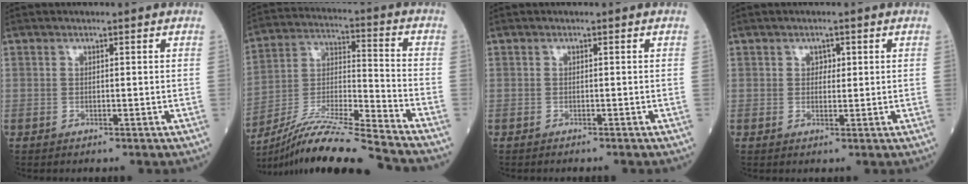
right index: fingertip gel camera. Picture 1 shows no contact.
{"total": 19.4, "force": [-17.1, -1.3, 9.0], "torque": [-0.192, -0.024, -0.306]}
{"total": 1.6, "force": [-1.4, -0.1, 0.7], "torque": [-0.008, 0.002, -0.015]}
{"total": 1.4, "force": [0.6, 1.0, 0.8], "torque": [-0.007, 0.000, 0.009]}